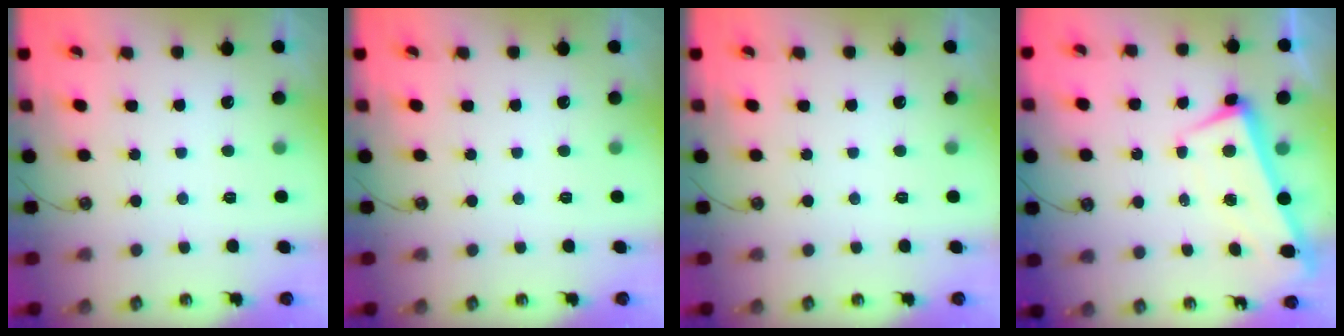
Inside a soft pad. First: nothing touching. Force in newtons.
{"total": 0.0}
{"total": 0.0}
{"total": 1.7, "press": 0.7, "slide": 1.6}